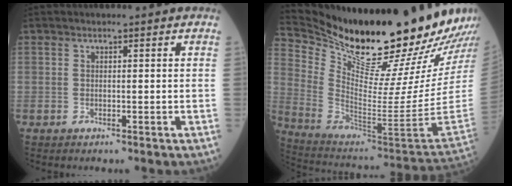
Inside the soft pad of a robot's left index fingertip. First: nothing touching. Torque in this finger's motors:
{"motor_torque": [1.02, -1.12, 0.10, 0.00]}